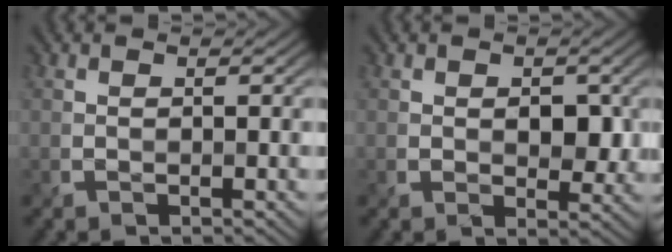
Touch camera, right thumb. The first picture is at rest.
{"total": 3.4, "force": [0.5, 2.4, 2.4], "torque": [-0.046, -0.008, 0.014]}